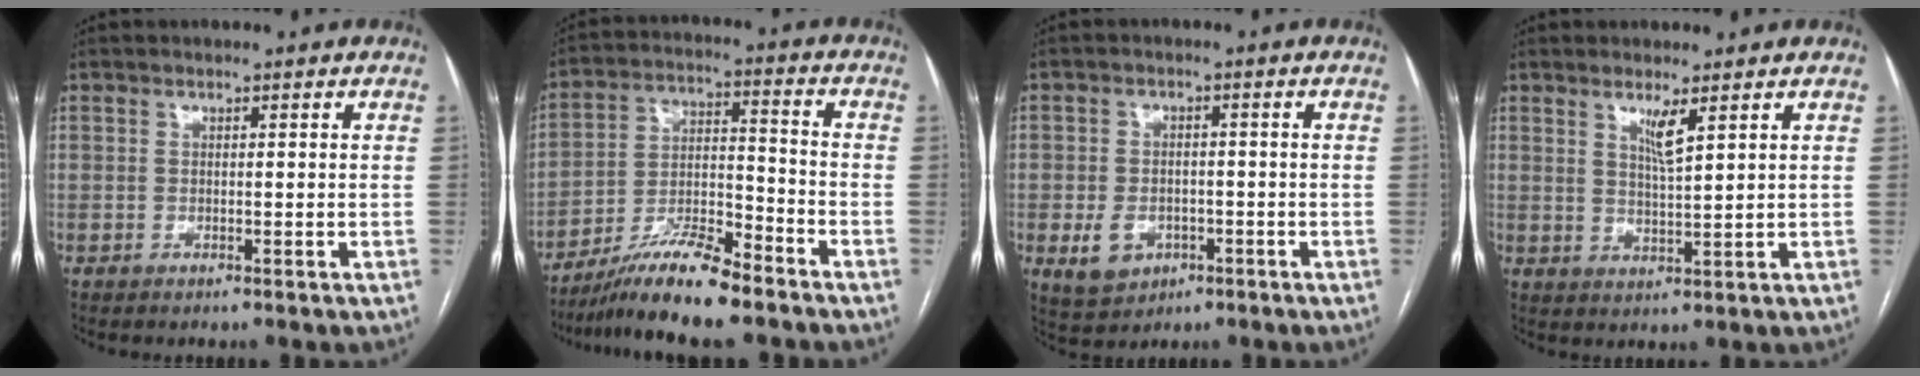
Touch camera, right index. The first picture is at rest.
{"total": 11.4, "force": [-9.2, 1.1, 6.5], "torque": [-0.120, -0.001, -0.166]}
{"total": 5.7, "force": [-2.0, 4.5, 2.9], "torque": [-0.055, 0.004, -0.019]}
{"total": 3.3, "force": [1.9, -0.1, 2.7], "torque": [-0.055, -0.012, 0.038]}